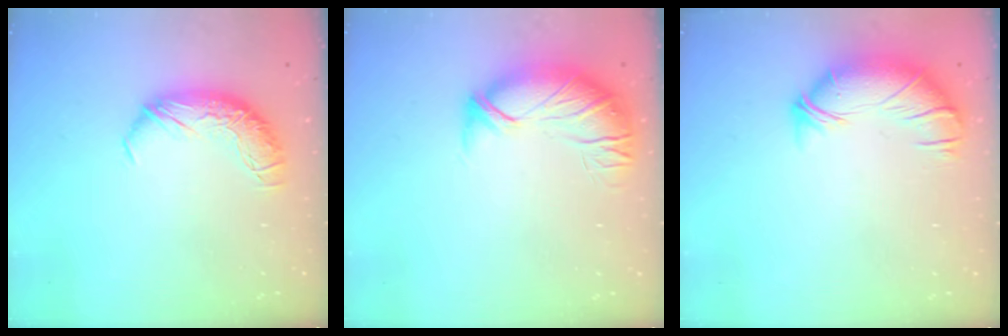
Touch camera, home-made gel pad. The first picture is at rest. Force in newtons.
{"total": 2.7, "press": 1.1, "slide": 2.4}
{"total": 2.8, "press": 1.5, "slide": 2.3}